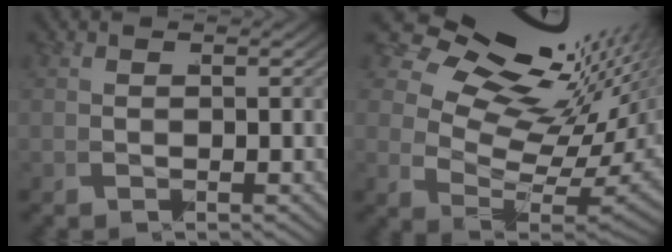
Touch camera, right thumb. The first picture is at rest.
{"total": 12.1, "force": [4.6, 7.0, 8.7], "torque": [-0.134, 0.001, 0.065]}